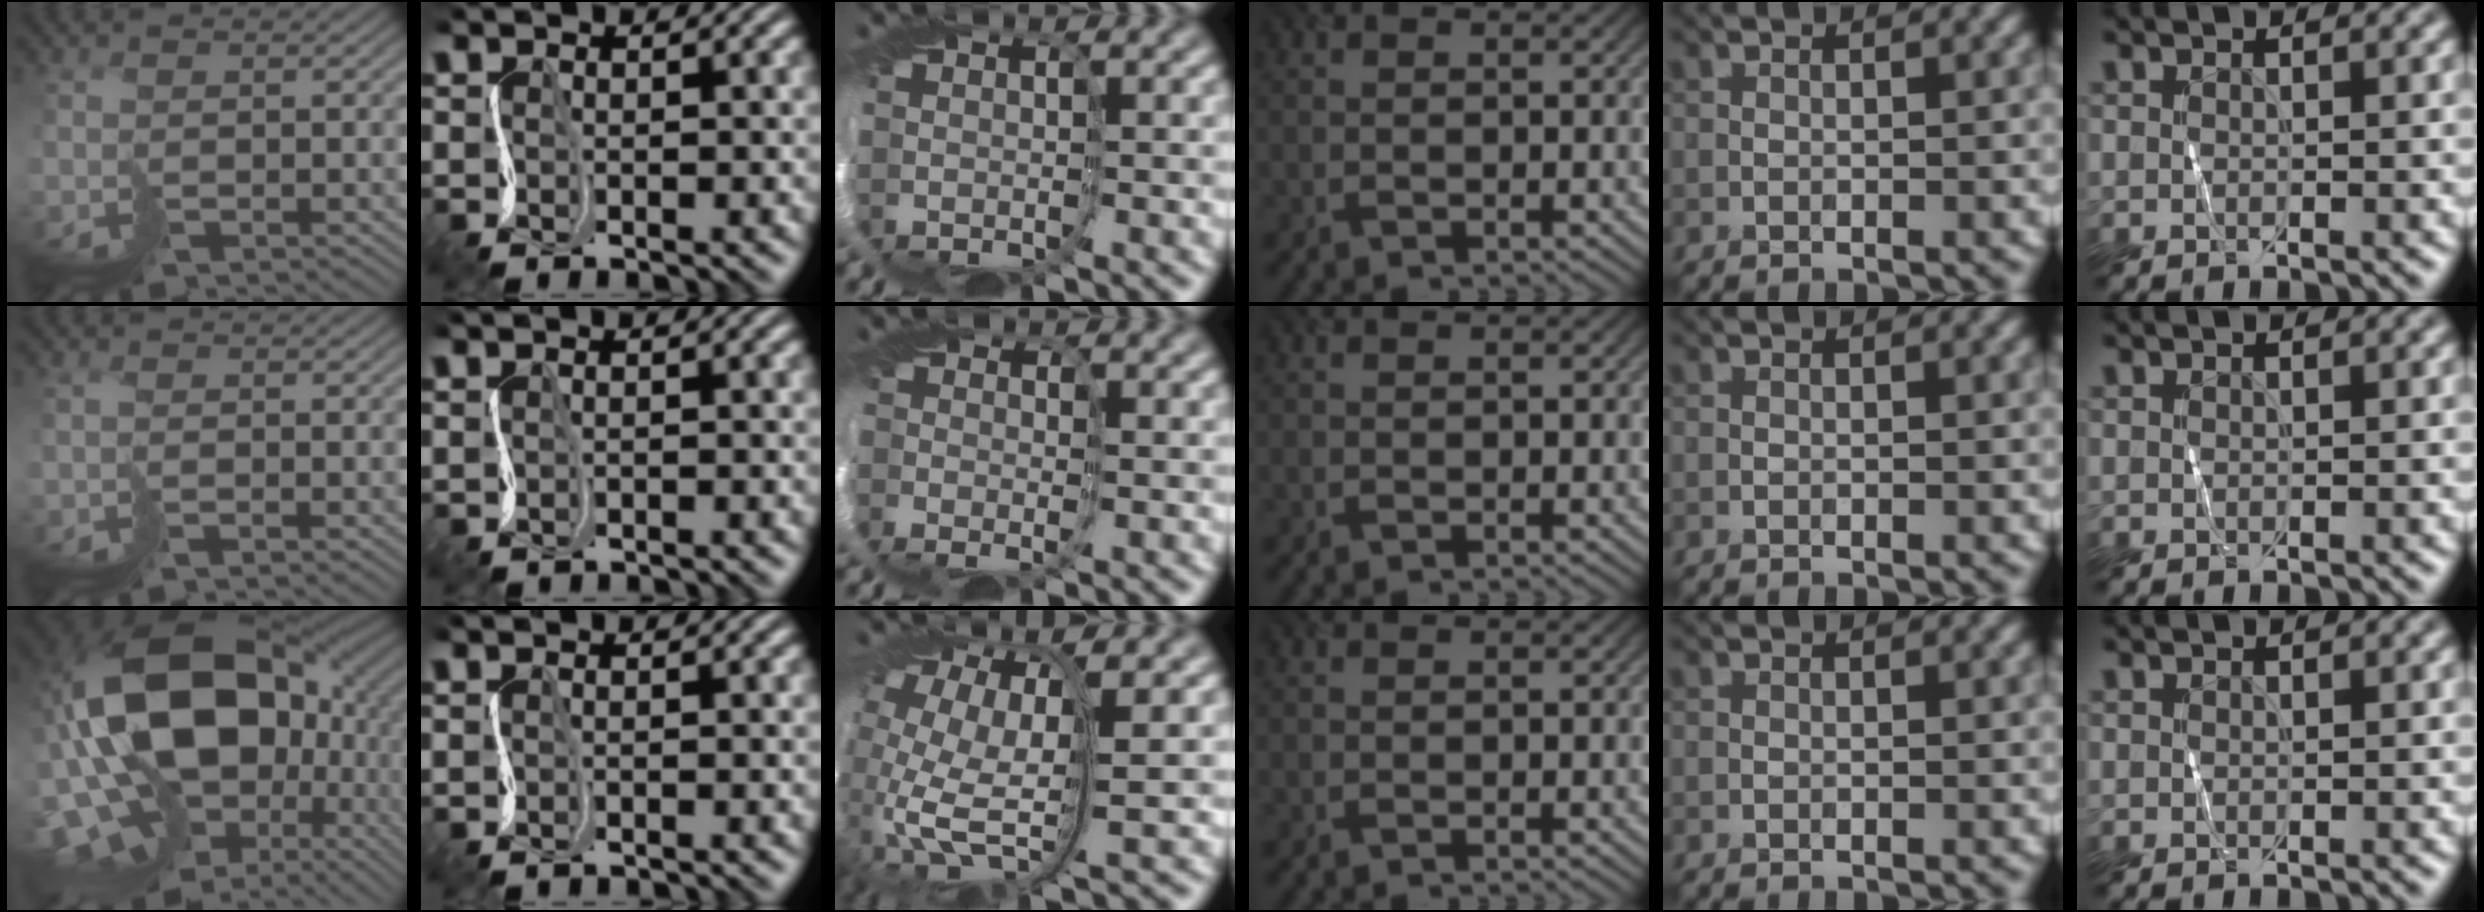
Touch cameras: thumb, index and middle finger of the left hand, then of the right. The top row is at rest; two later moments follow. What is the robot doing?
{"motion": "cut", "object": "tape"}